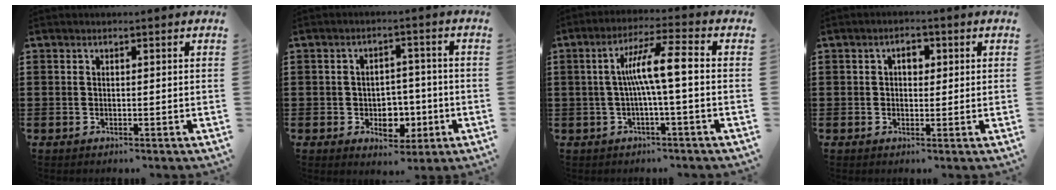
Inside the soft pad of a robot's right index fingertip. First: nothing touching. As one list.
[{"total": 5.2, "force": [-1.5, 4.0, 2.9], "torque": [-0.035, 0.001, -0.032]}, {"total": 7.9, "force": [-0.3, 0.5, 7.9], "torque": [-0.146, 0.007, -0.014]}, {"total": 2.5, "force": [0.4, 1.6, 1.9], "torque": [-0.032, 0.007, 0.003]}]